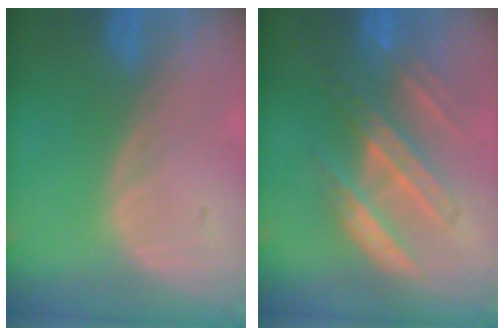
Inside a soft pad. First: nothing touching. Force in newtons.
{"total": 7.4, "press": 7.3, "slide": 1.1}